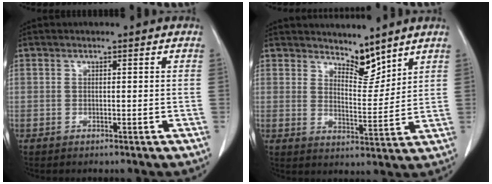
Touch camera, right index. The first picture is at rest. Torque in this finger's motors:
{"motor_torque": [-0.29, 0.47, -0.01, 0.00]}